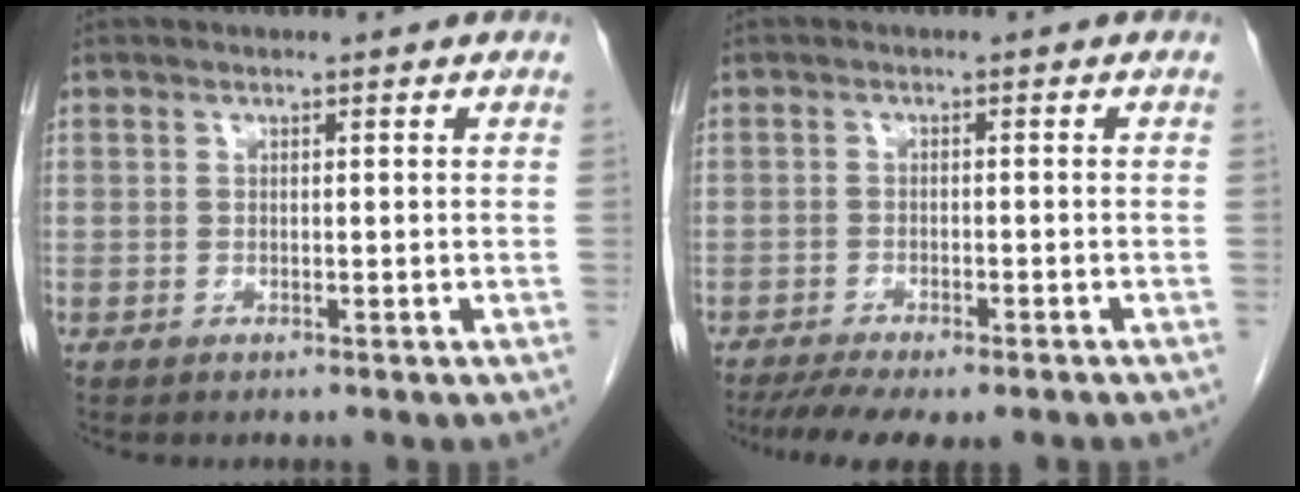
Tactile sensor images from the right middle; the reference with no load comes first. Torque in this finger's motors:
{"motor_torque": [0.99, -0.77, 0.19, 0.08]}